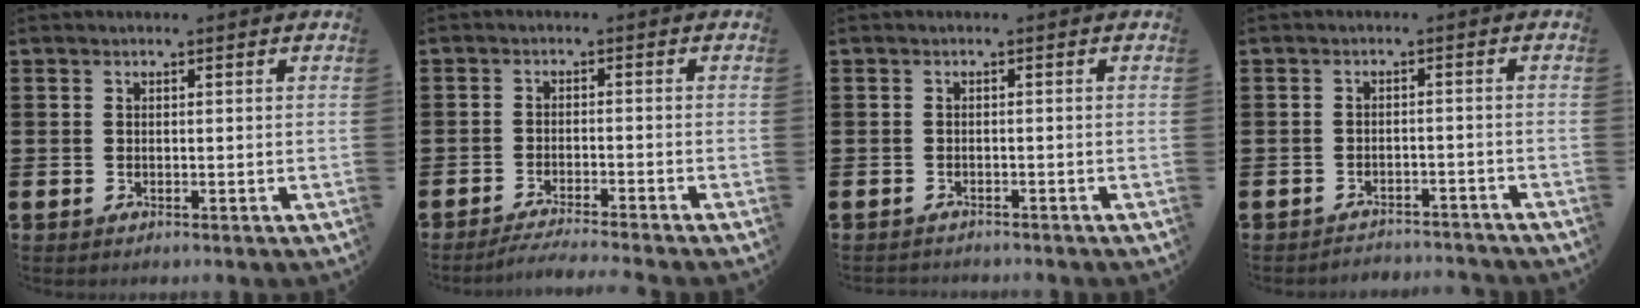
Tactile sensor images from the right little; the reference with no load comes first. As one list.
[{"total": 2.4, "force": [-2.2, -0.4, 0.8], "torque": [-0.012, 0.000, -0.043]}, {"total": 0.8, "force": [-0.8, 0.0, -0.1], "torque": [0.000, -0.001, -0.017]}, {"total": 2.0, "force": [-2.0, 0.0, -0.2], "torque": [-0.004, 0.004, -0.045]}]